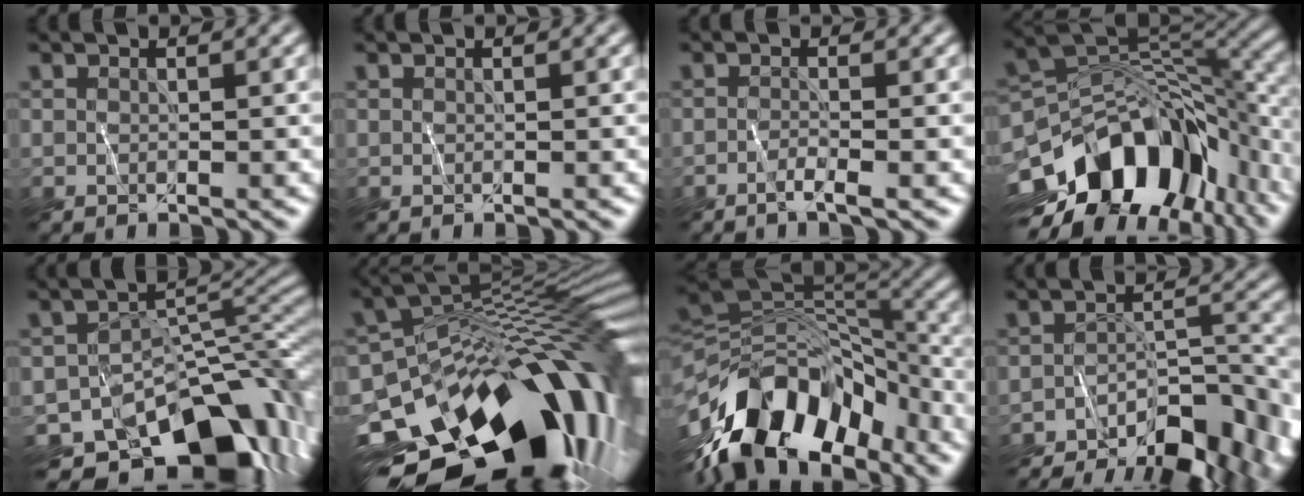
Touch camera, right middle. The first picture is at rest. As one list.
[{"total": 0.0}, {"total": 1.4, "force": [-0.8, 0.1, 1.1], "torque": [-0.011, 0.008, -0.025]}, {"total": 13.9, "force": [-6.2, 8.8, 8.8], "torque": [-0.143, 0.017, -0.111]}, {"total": 13.4, "force": [-8.6, 7.2, 7.3], "torque": [-0.106, -0.002, -0.123]}, {"total": 18.5, "force": [-8.1, 9.2, 13.8], "torque": [-0.226, -0.006, -0.130]}, {"total": 14.0, "force": [-8.2, 7.5, 8.6], "torque": [-0.148, 0.028, -0.153]}, {"total": 9.7, "force": [-7.7, 3.3, 4.8], "torque": [-0.072, 0.001, -0.109]}]